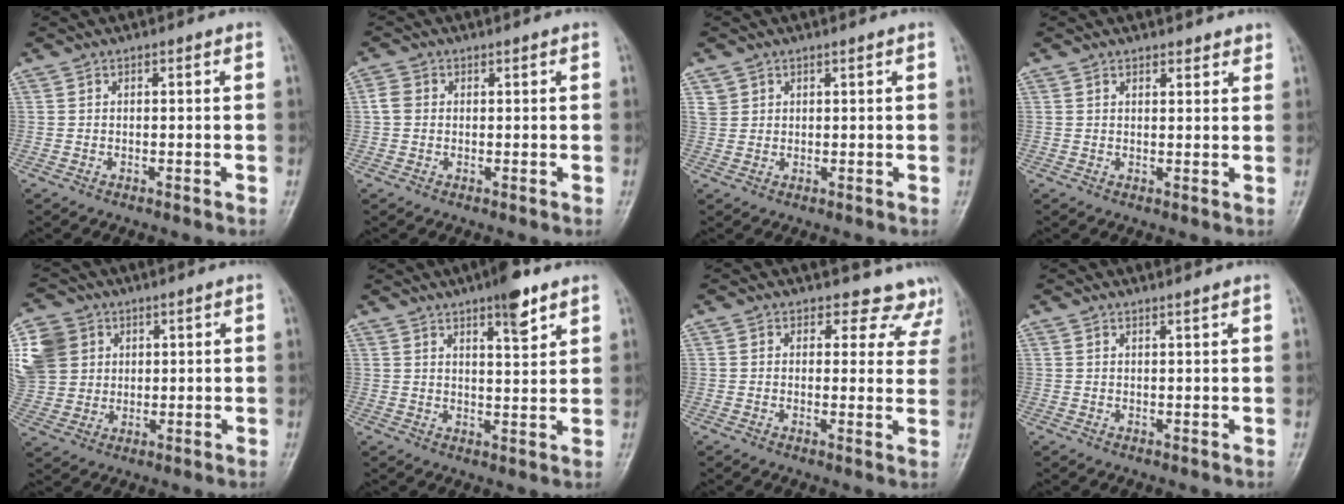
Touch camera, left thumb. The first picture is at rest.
{"total": 2.3, "force": [0.3, 1.9, 1.3], "torque": [-0.024, 0.006, 0.002]}
{"total": 2.0, "force": [1.2, 1.5, 0.3], "torque": [0.007, -0.001, 0.020]}
{"total": 2.7, "force": [2.4, 1.0, 0.7], "torque": [0.011, -0.010, 0.027]}
{"total": 13.1, "force": [4.2, 11.0, 5.6], "torque": [-0.121, 0.010, 0.086]}
{"total": 6.9, "force": [4.6, 1.6, 4.9], "torque": [-0.064, -0.027, 0.067]}
{"total": 9.5, "force": [8.3, 4.6, 0.3], "torque": [0.057, -0.041, 0.060]}
{"total": 1.0, "force": [0.9, -0.3, 0.3], "torque": [-0.008, -0.010, 0.017]}